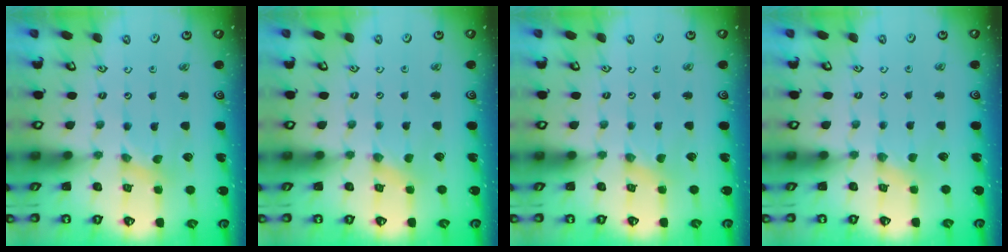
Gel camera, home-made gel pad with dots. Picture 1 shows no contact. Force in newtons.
{"total": 0.0}
{"total": 0.0}
{"total": 1.2, "press": 1.1, "slide": 0.3}